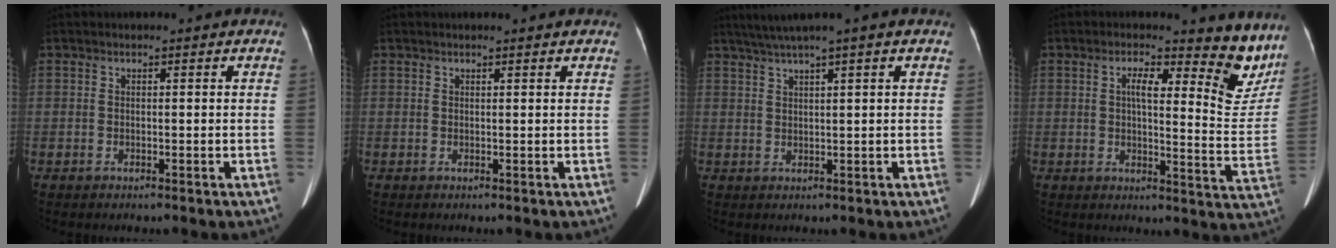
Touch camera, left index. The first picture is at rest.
{"total": 1.8, "force": [1.7, 0.0, 0.7], "torque": [-0.010, 0.010, 0.020]}
{"total": 5.1, "force": [3.9, -1.2, 3.2], "torque": [-0.061, 0.021, 0.072]}
{"total": 11.9, "force": [8.7, 3.2, 7.4], "torque": [-0.068, -0.016, 0.088]}